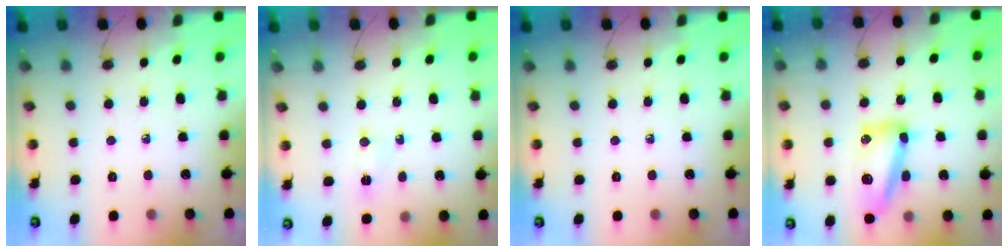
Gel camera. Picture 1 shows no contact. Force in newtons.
{"total": 6.8, "press": 2.6, "slide": 6.3}
{"total": 0.0}
{"total": 13.3, "press": 13.3, "slide": 1.0}